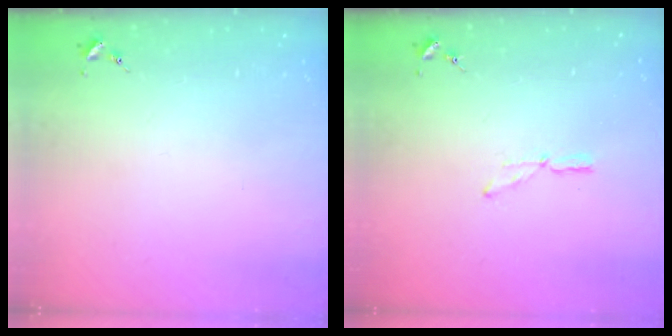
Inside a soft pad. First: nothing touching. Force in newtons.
{"total": 5.2, "press": 5.1, "slide": 0.3}